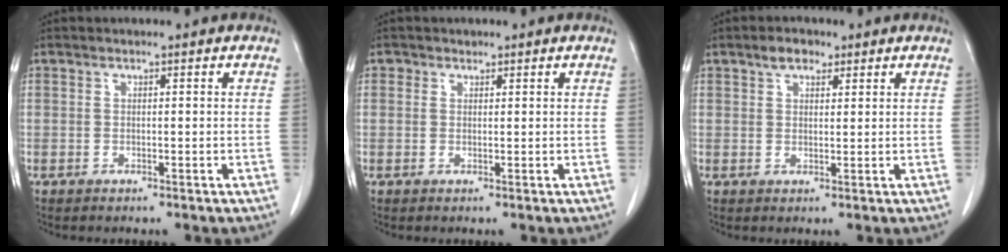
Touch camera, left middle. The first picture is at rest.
{"total": 0.9, "force": [0.5, 0.8, 0.0], "torque": [0.009, -0.001, 0.005]}
{"total": 3.0, "force": [1.9, 1.6, 1.5], "torque": [-0.029, 0.009, 0.034]}